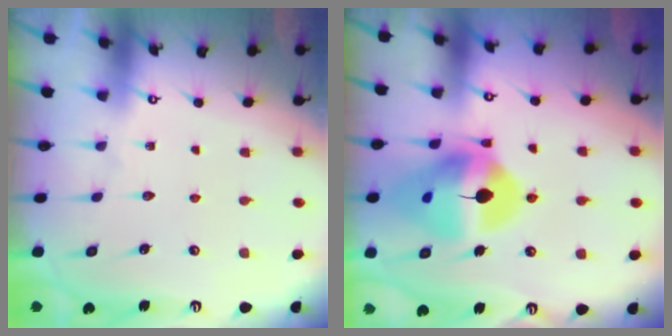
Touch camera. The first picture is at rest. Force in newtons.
{"total": 17.0, "press": 16.9, "slide": 2.0}